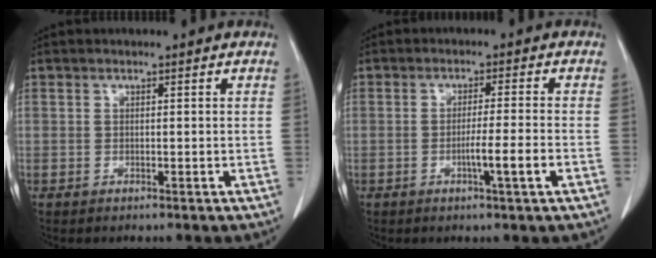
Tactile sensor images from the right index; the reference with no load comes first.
{"total": 4.7, "force": [-1.7, -0.8, 4.3], "torque": [-0.070, -0.007, -0.028]}